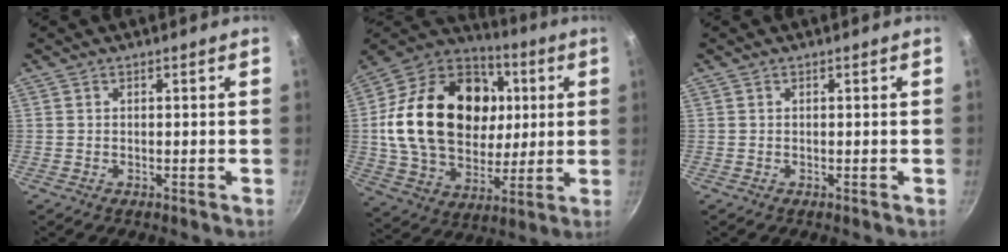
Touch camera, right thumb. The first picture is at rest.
{"total": 29.4, "force": [4.6, 21.2, 19.8], "torque": [-0.328, 0.012, 0.084]}
{"total": 0.0}